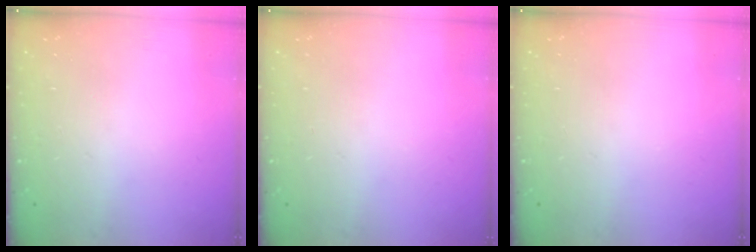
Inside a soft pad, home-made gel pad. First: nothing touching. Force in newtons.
{"total": 0.0}
{"total": 0.0}